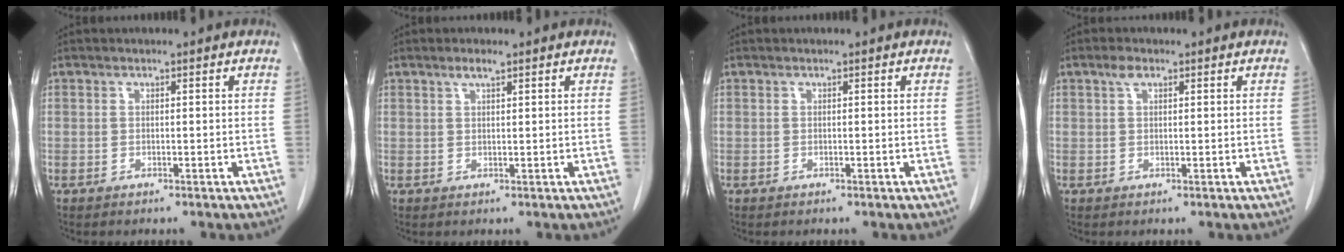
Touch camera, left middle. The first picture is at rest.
{"total": 1.6, "force": [1.1, 0.2, 1.1], "torque": [-0.024, 0.002, 0.023]}
{"total": 0.0}
{"total": 1.6, "force": [0.9, 0.7, 1.1], "torque": [-0.024, 0.008, 0.017]}